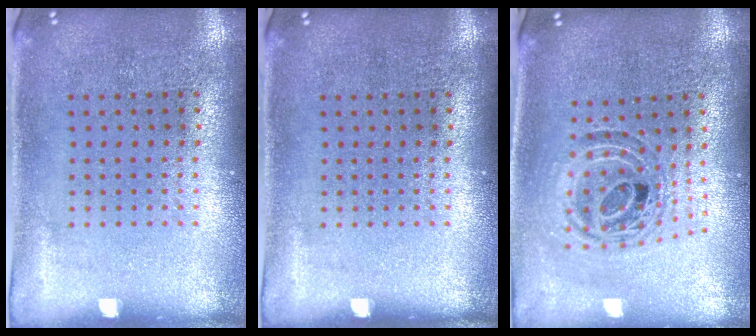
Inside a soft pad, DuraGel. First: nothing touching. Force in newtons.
{"total": 0.0}
{"total": 1.0, "press": 0.9, "slide": 0.2}